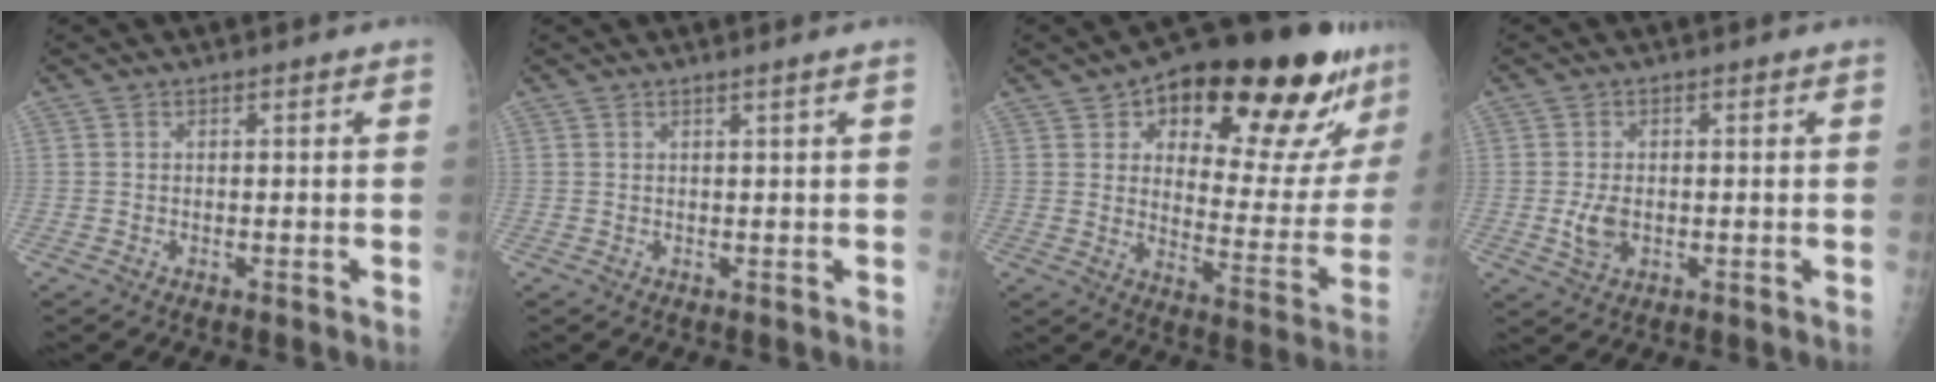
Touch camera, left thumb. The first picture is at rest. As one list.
[{"total": 1.0, "force": [0.5, -0.4, 0.7], "torque": [-0.022, -0.007, 0.014]}, {"total": 26.8, "force": [15.6, 10.1, 19.2], "torque": [-0.222, -0.043, 0.223]}, {"total": 3.9, "force": [-0.5, 2.6, 3.0], "torque": [-0.057, -0.004, -0.005]}]